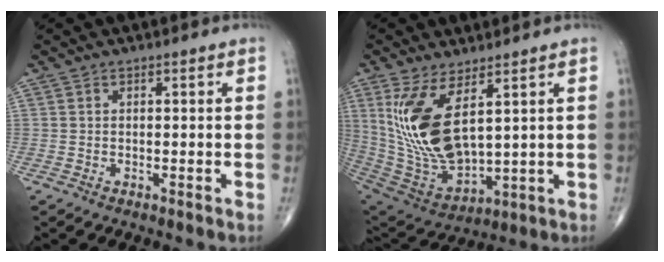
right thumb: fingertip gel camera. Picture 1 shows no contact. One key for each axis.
{"total": 16.6, "fx": 5.4, "fy": 7.2, "fz": 14.0, "tx": -0.275, "ty": -0.035, "tz": 0.127}